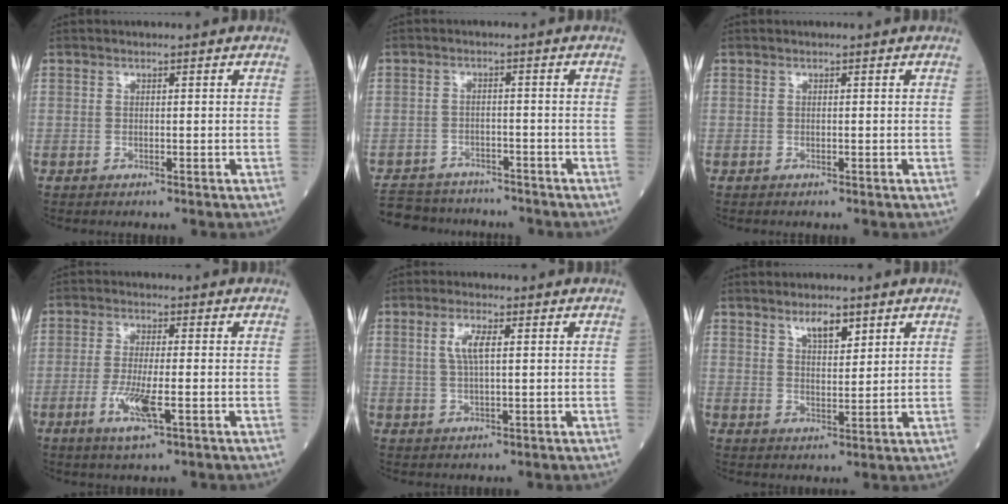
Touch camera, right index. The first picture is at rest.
{"total": 10.6, "force": [-9.5, 4.2, 2.3], "torque": [-0.049, 0.007, -0.135]}
{"total": 0.0}
{"total": 5.9, "force": [-2.2, 0.6, 5.4], "torque": [-0.119, -0.013, -0.037]}
{"total": 3.9, "force": [1.1, 0.9, 3.6], "torque": [-0.076, 0.004, 0.022]}
{"total": 4.2, "force": [2.8, 1.3, 2.7], "torque": [-0.047, -0.002, 0.049]}